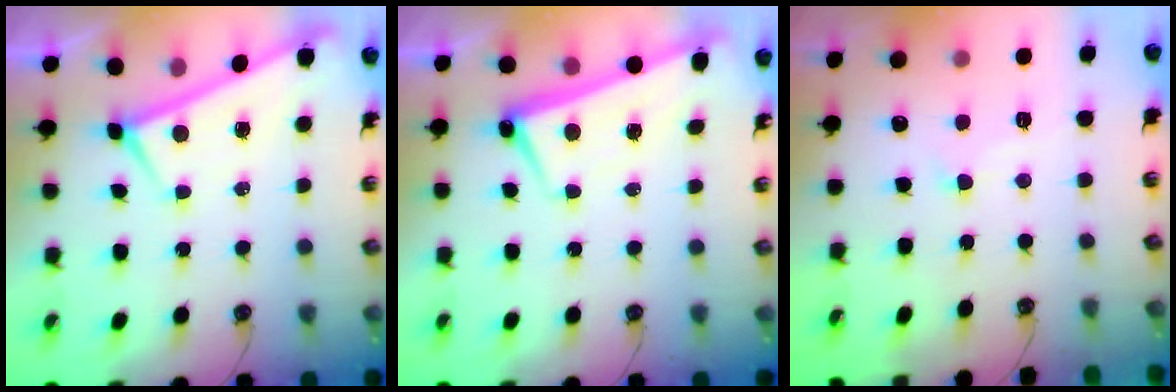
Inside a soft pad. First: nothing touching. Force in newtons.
{"total": 2.5, "press": 2.4, "slide": 0.6}
{"total": 0.7, "press": 0.3, "slide": 0.7}